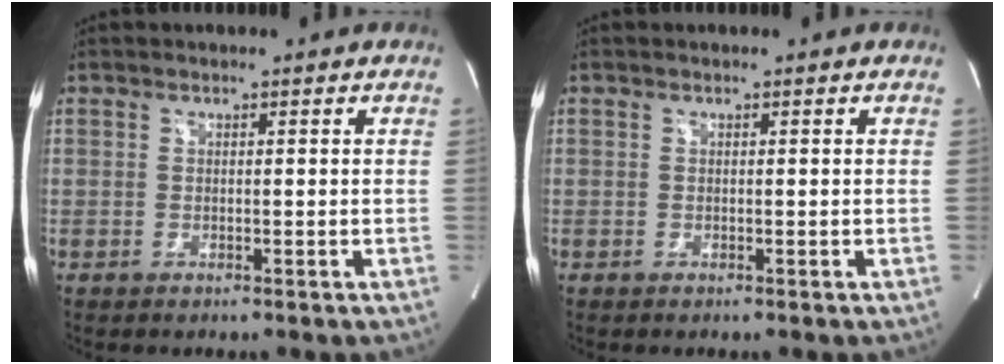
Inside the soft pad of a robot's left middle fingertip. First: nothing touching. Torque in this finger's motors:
{"motor_torque": [-0.03, 0.03, 0.00, -0.01]}